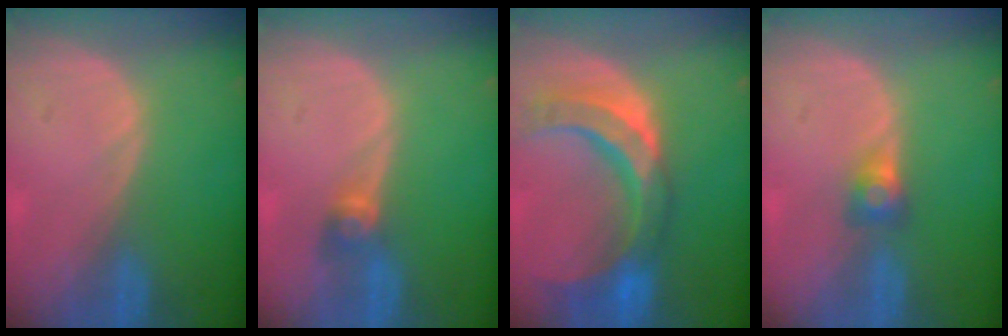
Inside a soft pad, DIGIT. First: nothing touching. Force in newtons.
{"total": 2.6, "press": 2.5, "slide": 0.6}
{"total": 11.2, "press": 9.6, "slide": 5.9}
{"total": 2.6, "press": 2.4, "slide": 1.0}